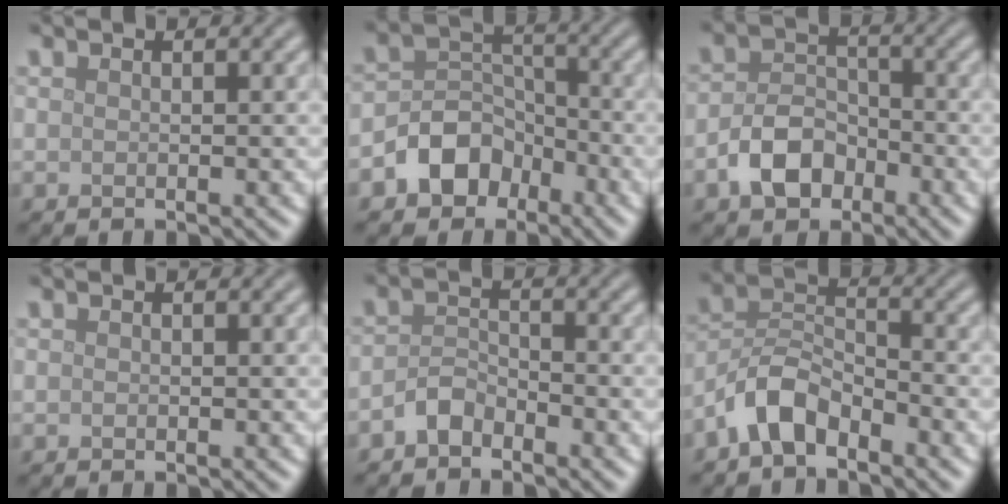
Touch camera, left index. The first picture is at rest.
{"total": 5.1, "force": [-2.8, 3.8, 2.1], "torque": [-0.024, 0.003, -0.056]}
{"total": 4.4, "force": [-2.3, 2.9, 2.4], "torque": [-0.042, 0.003, -0.048]}
{"total": 0.0}
{"total": 2.1, "force": [-1.7, 1.0, 0.8], "torque": [-0.014, 0.010, -0.037]}
{"total": 4.5, "force": [-3.1, 2.2, 2.3], "torque": [-0.040, 0.012, -0.071]}